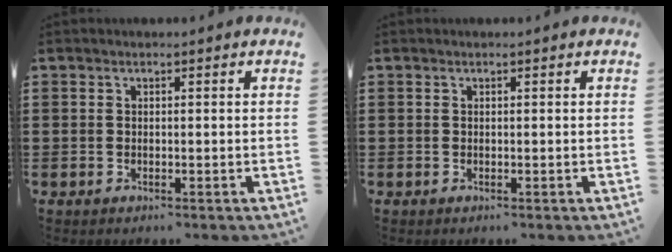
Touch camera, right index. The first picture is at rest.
{"total": 0.0}